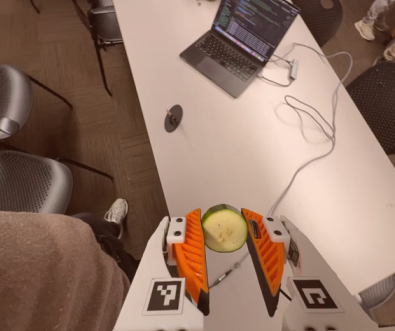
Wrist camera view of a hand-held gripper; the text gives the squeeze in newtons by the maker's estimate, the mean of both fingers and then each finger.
{"total": 9.7, "left": 9.3, "right": 10.1}